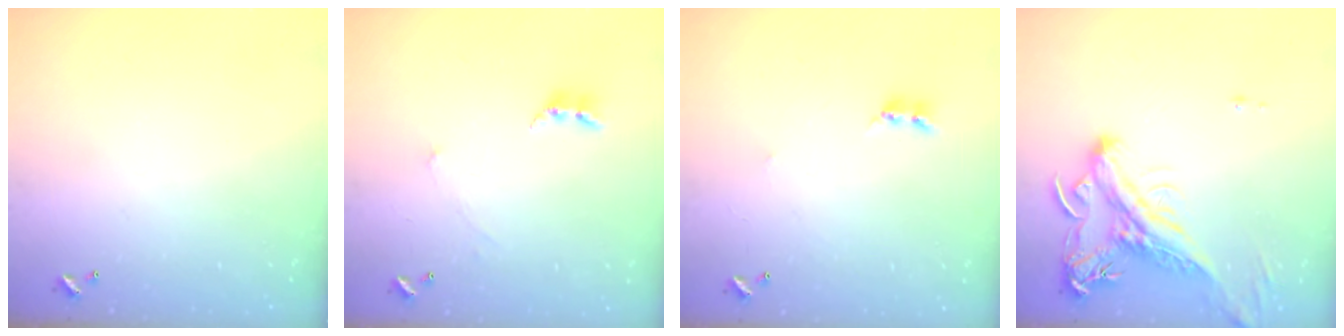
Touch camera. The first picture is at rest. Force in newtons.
{"total": 0.7, "press": 0.6, "slide": 0.5}
{"total": 2.2, "press": 2.2, "slide": 0.4}
{"total": 4.2, "press": 3.8, "slide": 1.6}